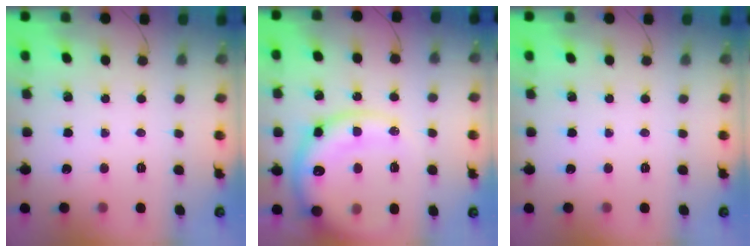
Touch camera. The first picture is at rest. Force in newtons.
{"total": 19.2, "press": 18.9, "slide": 3.3}
{"total": 0.0}